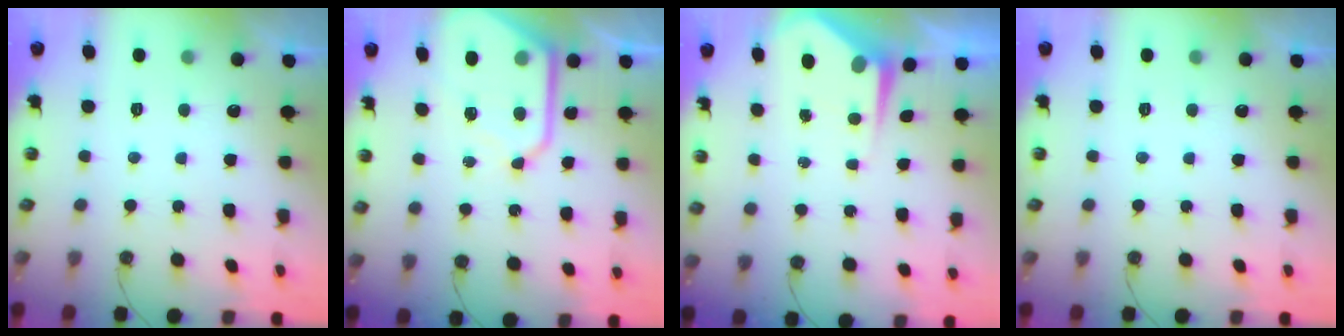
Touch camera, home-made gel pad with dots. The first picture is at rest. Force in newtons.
{"total": 12.2, "press": 12.1, "slide": 1.0}
{"total": 5.0, "press": 5.0, "slide": 0.3}
{"total": 0.0}